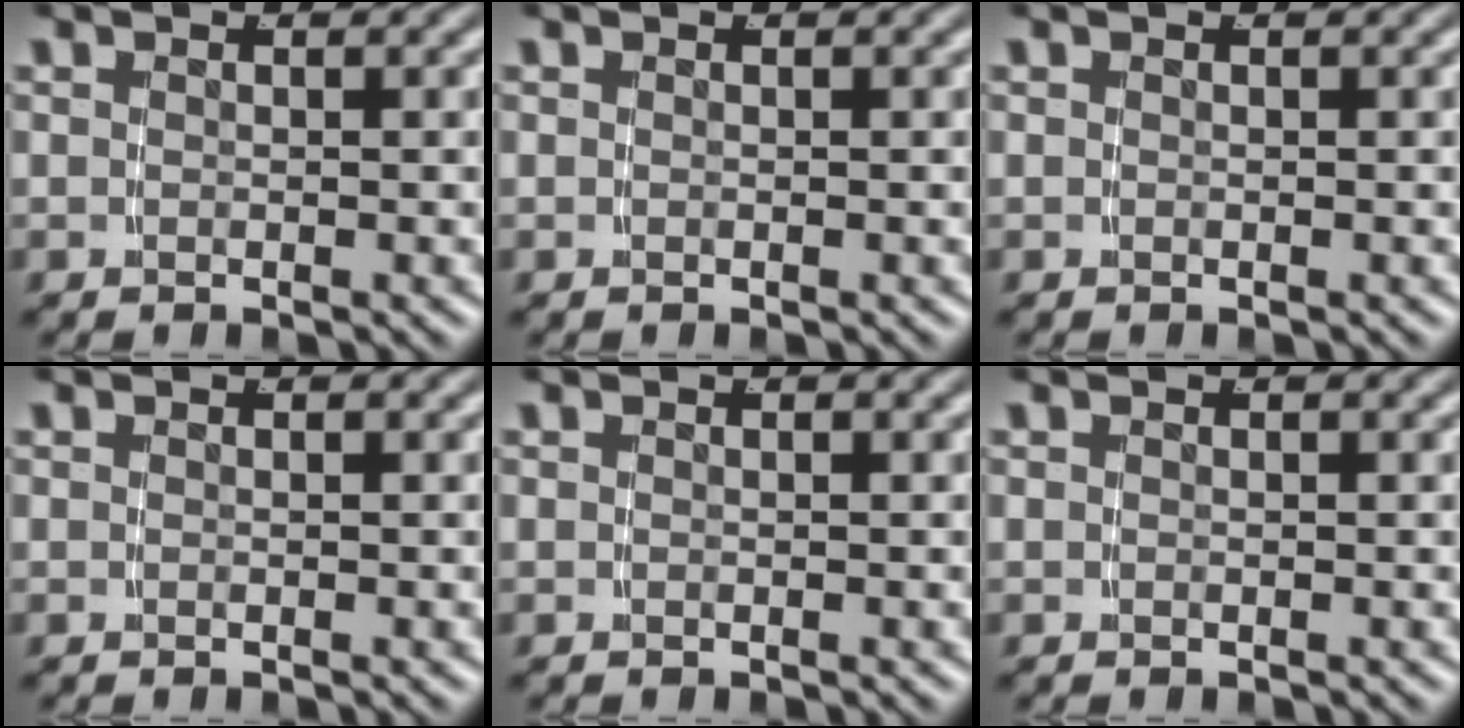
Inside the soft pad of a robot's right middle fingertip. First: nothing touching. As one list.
[{"total": 0.0}, {"total": 0.0}, {"total": 0.0}, {"total": 0.0}, {"total": 0.0}]